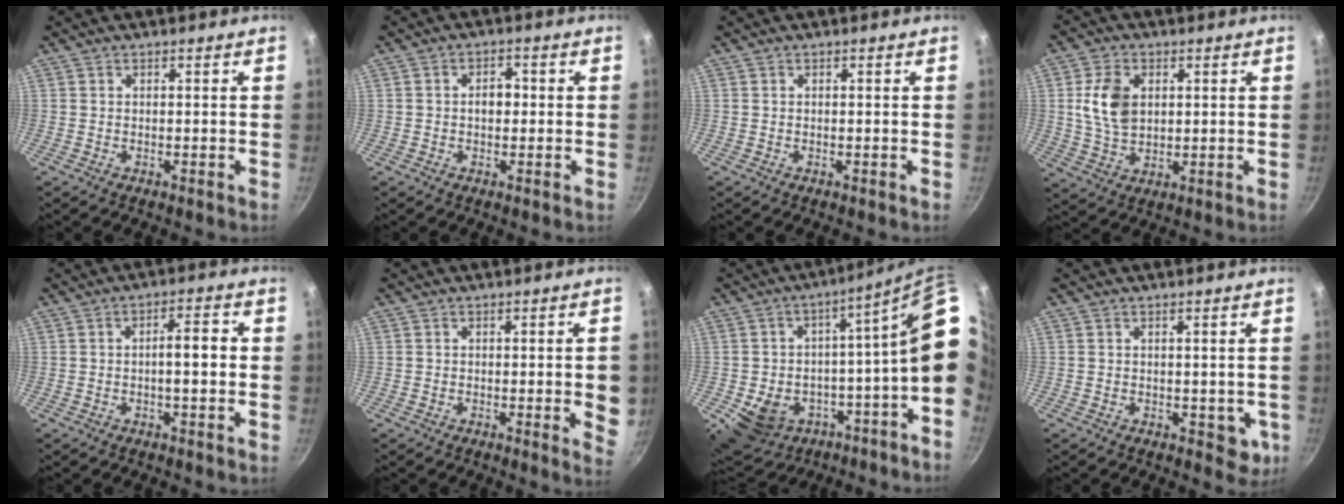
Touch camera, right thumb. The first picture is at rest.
{"total": 3.3, "force": [-0.1, 2.3, 2.4], "torque": [-0.016, 0.011, -0.004]}
{"total": 0.0}
{"total": 9.1, "force": [1.9, 6.2, 6.3], "torque": [-0.106, -0.005, 0.038]}
{"total": 5.4, "force": [-0.5, 1.7, 5.1], "torque": [-0.071, 0.021, -0.009]}
{"total": 6.8, "force": [-0.4, 2.0, 6.4], "torque": [-0.061, -0.005, -0.006]}
{"total": 21.2, "force": [-4.8, 11.3, 17.3], "torque": [-0.214, 0.048, -0.043]}
{"total": 4.3, "force": [-0.8, 2.7, 3.2], "torque": [-0.022, 0.002, -0.006]}